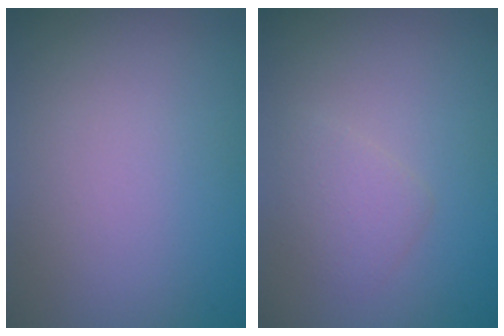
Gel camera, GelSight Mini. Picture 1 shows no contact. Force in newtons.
{"total": 1.7, "press": 1.7, "slide": 0.2}